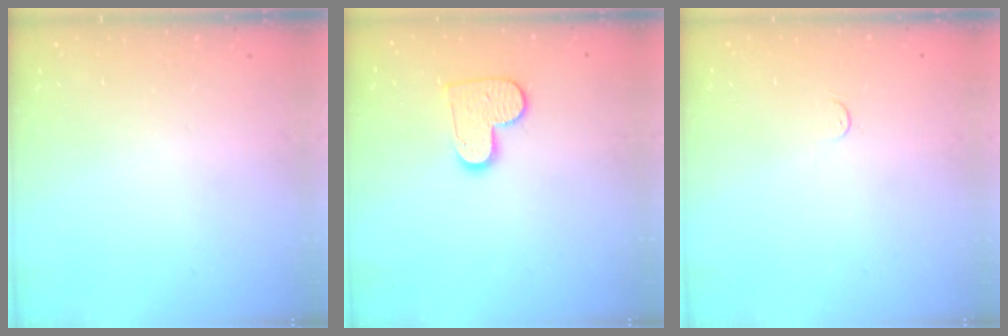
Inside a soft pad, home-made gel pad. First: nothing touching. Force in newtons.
{"total": 9.7, "press": 9.7, "slide": 0.5}
{"total": 3.4, "press": 3.4, "slide": 0.4}